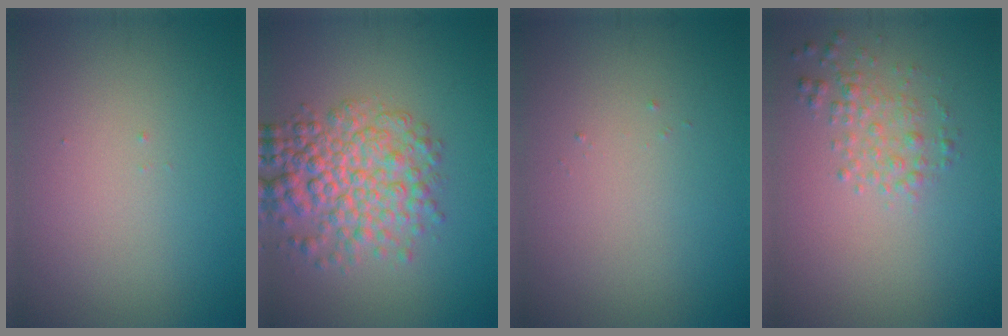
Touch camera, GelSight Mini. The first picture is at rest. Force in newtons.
{"total": 5.9, "press": 5.9, "slide": 0.1}
{"total": 0.0}
{"total": 2.0, "press": 2.0, "slide": 0.1}